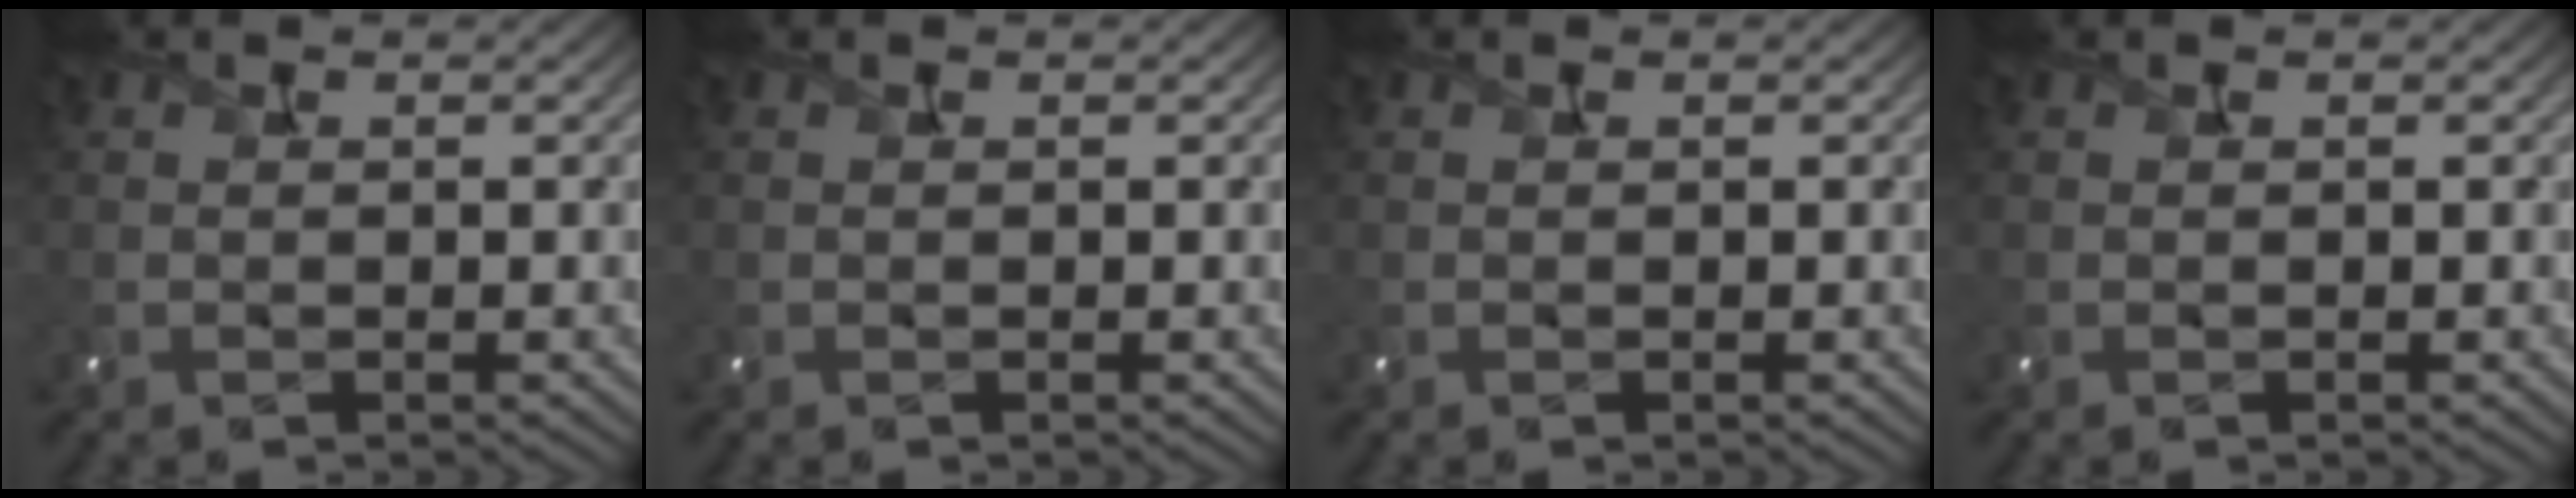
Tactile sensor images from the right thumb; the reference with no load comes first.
{"total": 0.0}
{"total": 0.0}
{"total": 0.0}